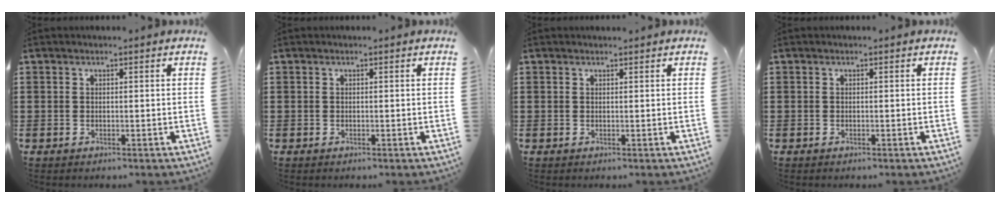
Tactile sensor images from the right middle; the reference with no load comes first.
{"total": 0.0}
{"total": 0.0}
{"total": 0.0}